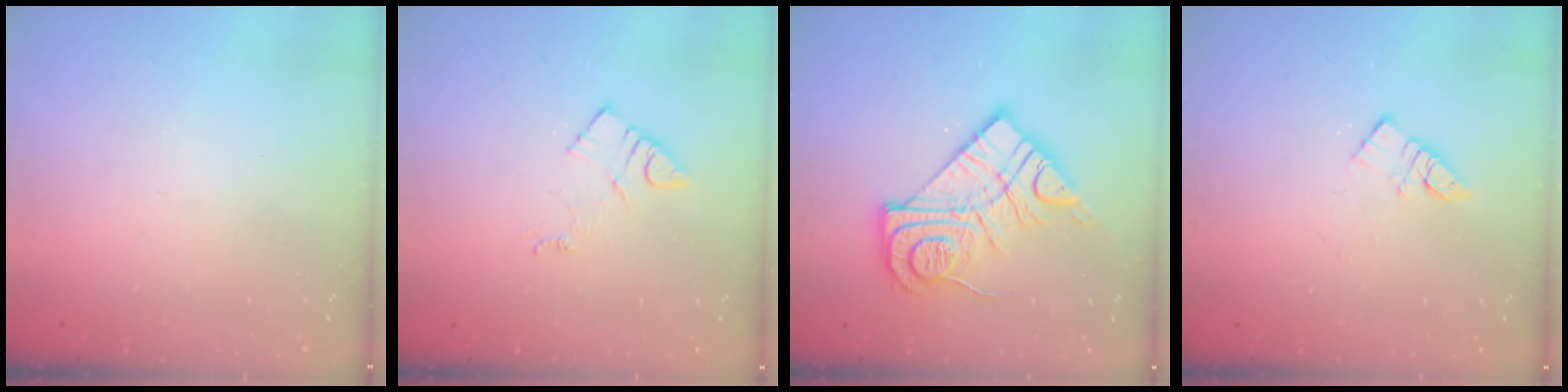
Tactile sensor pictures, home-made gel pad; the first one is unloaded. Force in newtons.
{"total": 5.7, "press": 5.7, "slide": 0.6}
{"total": 17.7, "press": 17.6, "slide": 1.1}
{"total": 6.7, "press": 6.7, "slide": 0.1}